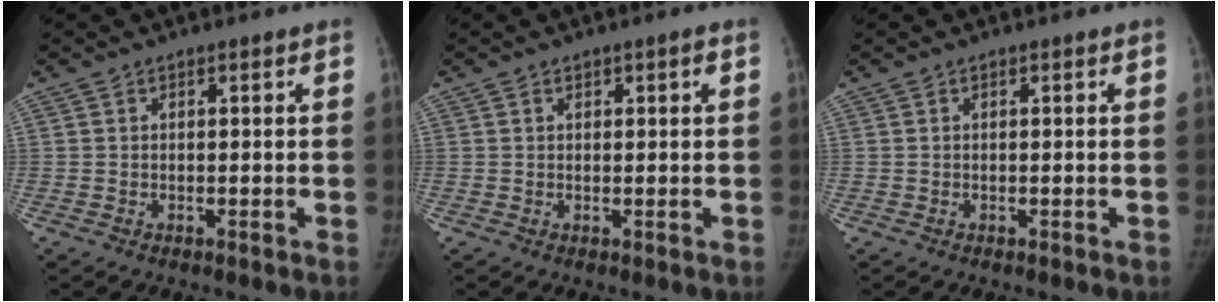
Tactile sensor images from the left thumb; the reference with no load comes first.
{"total": 1.3, "force": [0.5, 0.7, 0.9], "torque": [-0.005, 0.000, 0.009]}
{"total": 0.0}